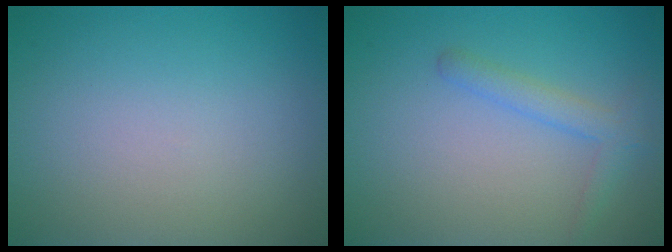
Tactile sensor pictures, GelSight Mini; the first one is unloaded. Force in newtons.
{"total": 2.0, "press": 2.0, "slide": 0.2}